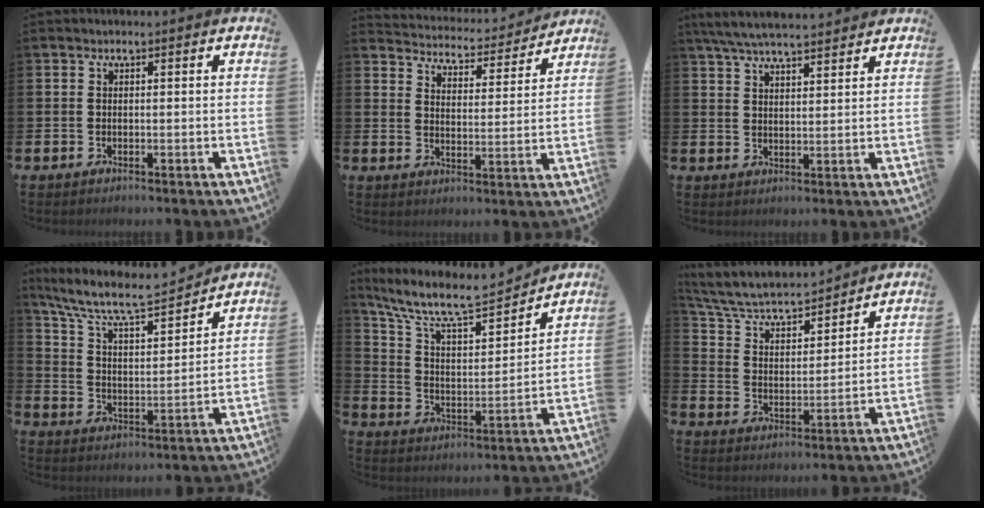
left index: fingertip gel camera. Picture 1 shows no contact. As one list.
[{"total": 4.8, "force": [4.8, 0.8, 0.2], "torque": [-0.021, -0.044, 0.078]}, {"total": 5.6, "force": [5.4, 0.6, 1.6], "torque": [-0.051, -0.018, 0.100]}, {"total": 9.0, "force": [8.1, 1.9, 3.6], "torque": [-0.105, -0.052, 0.138]}, {"total": 10.1, "force": [9.0, 2.4, 4.1], "torque": [-0.111, -0.060, 0.153]}, {"total": 6.6, "force": [6.0, 1.7, 2.0], "torque": [-0.074, -0.049, 0.100]}]